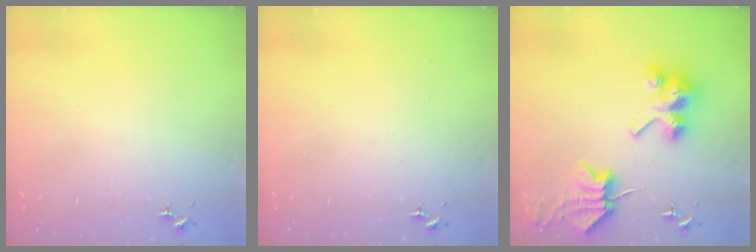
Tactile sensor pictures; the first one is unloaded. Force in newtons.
{"total": 0.0}
{"total": 8.7, "press": 8.7, "slide": 1.2}